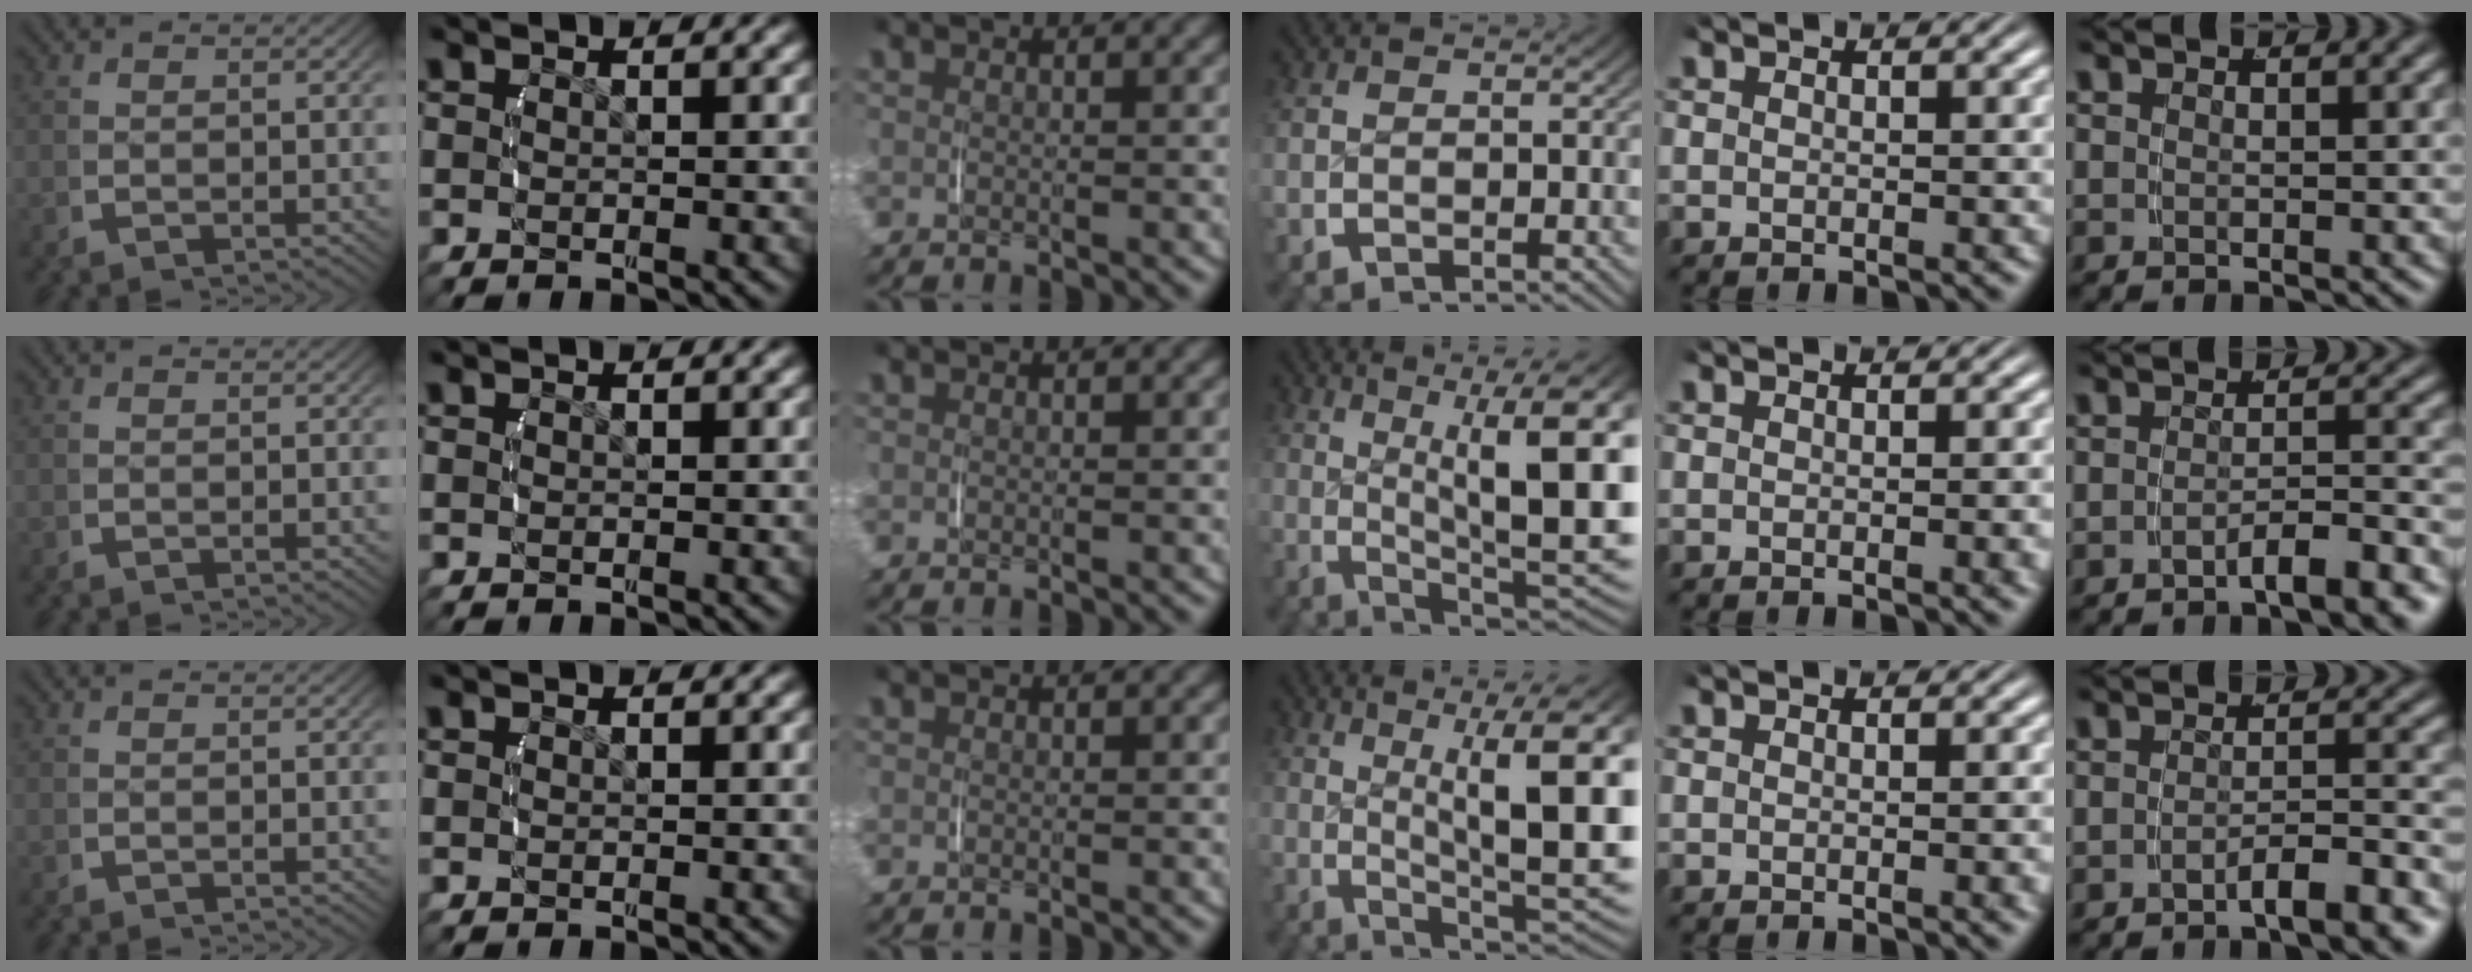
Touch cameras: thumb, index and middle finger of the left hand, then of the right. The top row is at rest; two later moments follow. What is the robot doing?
{"motion": "lift_and_place", "object": "measuring cup"}